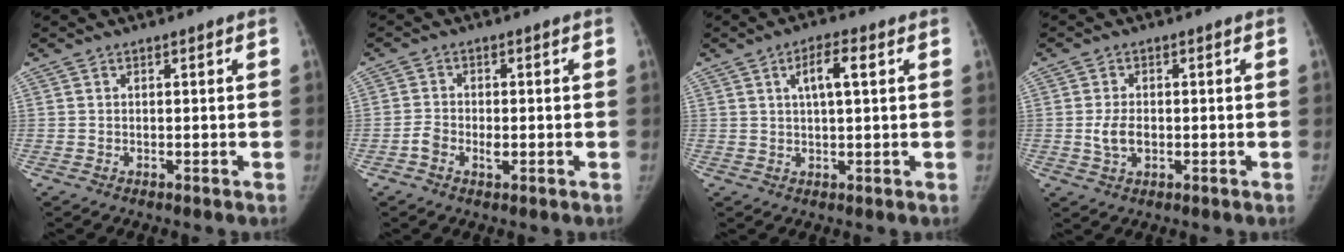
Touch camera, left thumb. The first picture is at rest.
{"total": 3.6, "force": [-1.1, 2.5, 2.4], "torque": [-0.040, 0.012, -0.020]}
{"total": 5.6, "force": [1.8, 1.8, 5.0], "torque": [-0.084, 0.004, 0.031]}
{"total": 4.4, "force": [-0.6, 2.9, 3.2], "torque": [-0.059, 0.003, -0.009]}